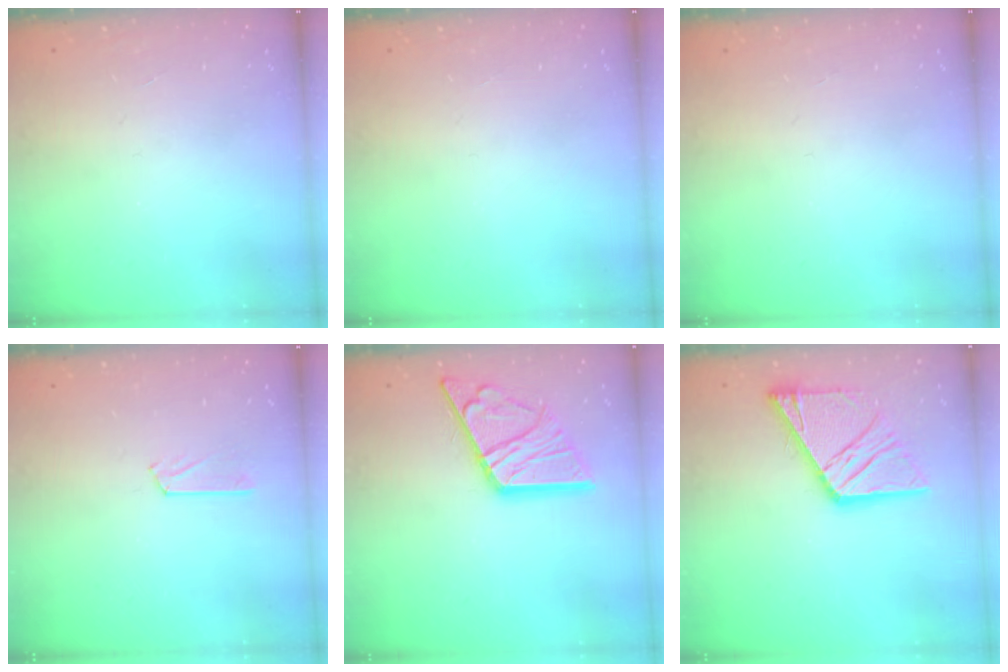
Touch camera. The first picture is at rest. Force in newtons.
{"total": 0.0}
{"total": 0.0}
{"total": 3.5, "press": 3.5, "slide": 0.4}
{"total": 17.5, "press": 17.4, "slide": 1.8}
{"total": 16.3, "press": 16.2, "slide": 1.8}